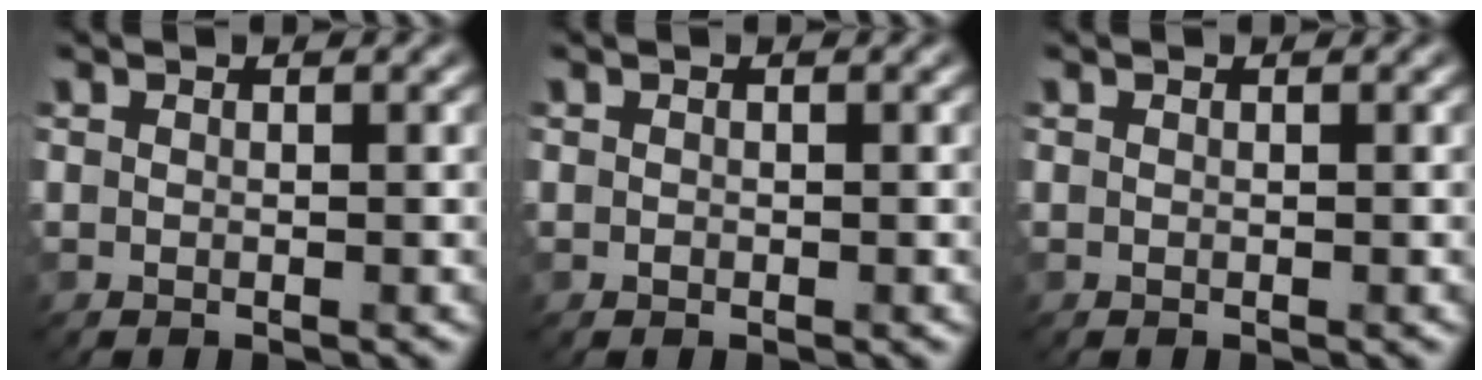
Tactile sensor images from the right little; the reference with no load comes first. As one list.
[{"total": 0.0}, {"total": 0.0}]